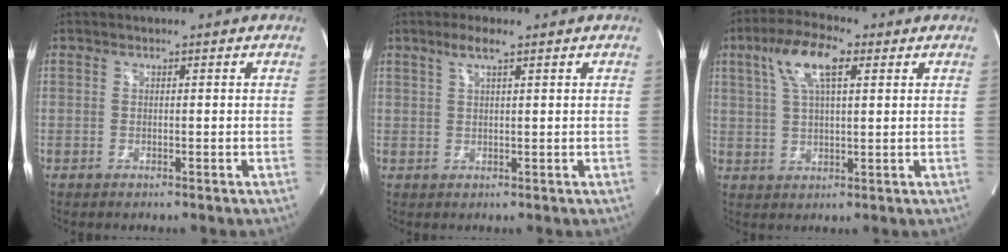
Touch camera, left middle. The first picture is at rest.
{"total": 2.9, "force": [1.8, 0.2, 2.2], "torque": [-0.051, 0.005, 0.037]}
{"total": 8.9, "force": [3.8, 2.6, 7.6], "torque": [-0.156, 0.022, 0.073]}